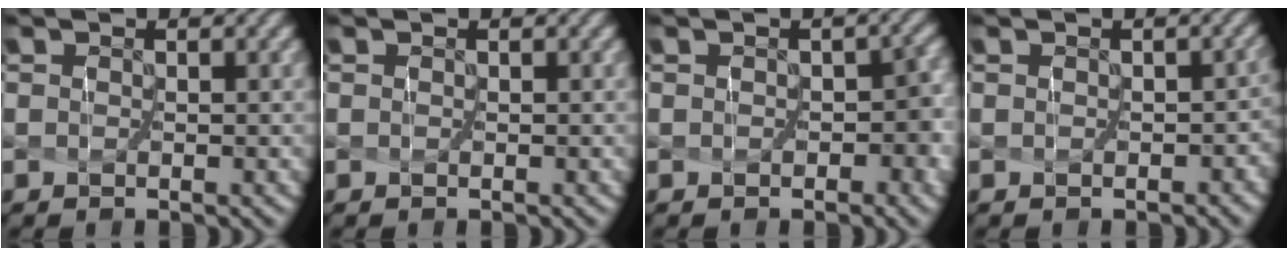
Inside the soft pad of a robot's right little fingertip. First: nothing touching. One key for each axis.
{"total": 0.0}
{"total": 3.8, "fx": -1.0, "fy": 2.6, "fz": 2.6, "tx": -0.020, "ty": -0.004, "tz": -0.010}
{"total": 2.8, "fx": -0.9, "fy": 2.0, "fz": 1.7, "tx": -0.004, "ty": -0.005, "tz": -0.010}